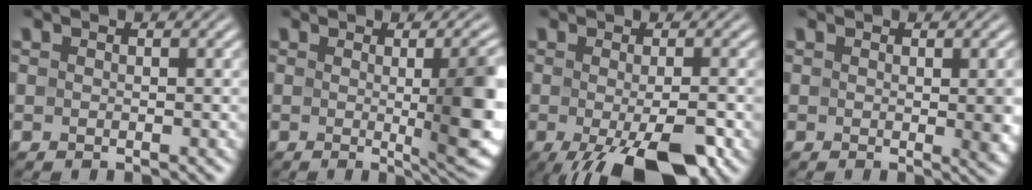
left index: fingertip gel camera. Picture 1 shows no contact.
{"total": 9.0, "force": [-0.4, 2.3, 8.7], "torque": [-0.085, -0.006, -0.002]}
{"total": 8.6, "force": [-3.9, 2.4, 7.3], "torque": [-0.113, -0.013, -0.054]}
{"total": 2.2, "force": [0.0, 0.4, 2.2], "torque": [-0.026, -0.005, 0.001]}